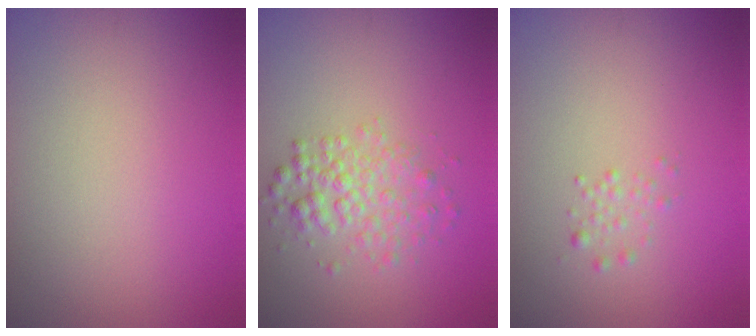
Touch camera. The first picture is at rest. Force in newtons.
{"total": 2.8, "press": 2.8, "slide": 0.1}
{"total": 0.8, "press": 0.8, "slide": 0.0}